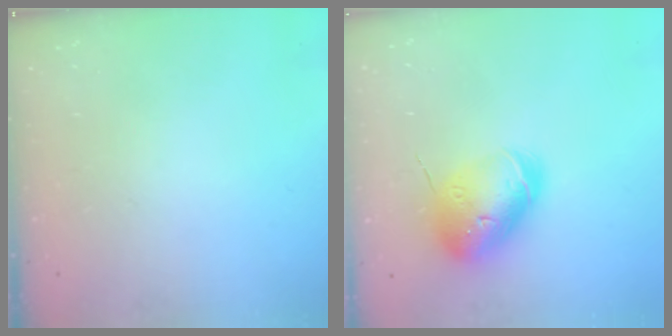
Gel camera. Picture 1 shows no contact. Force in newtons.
{"total": 15.1, "press": 14.9, "slide": 2.3}